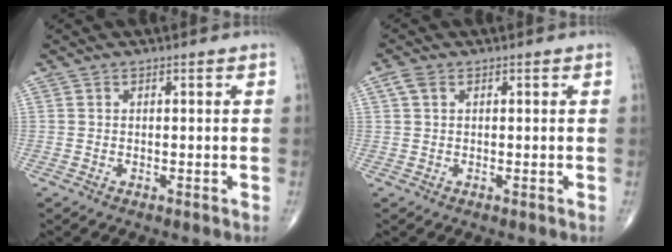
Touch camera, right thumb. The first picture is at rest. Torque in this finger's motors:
{"motor_torque": [0.03, -0.04, 0.13, 0.13, -0.03]}